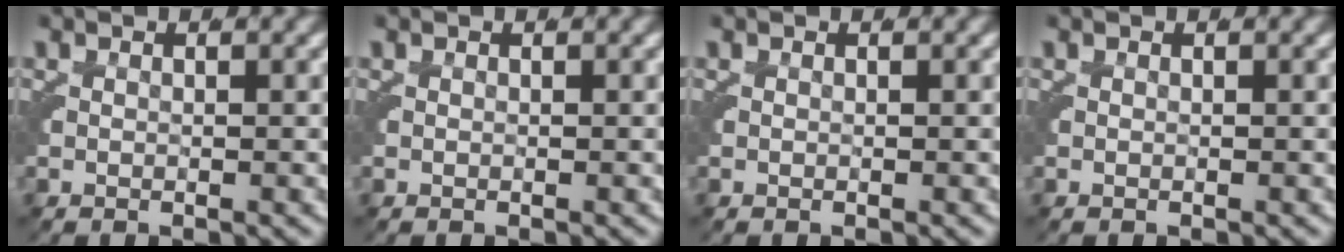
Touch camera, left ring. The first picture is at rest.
{"total": 0.0}
{"total": 0.0}
{"total": 0.0}